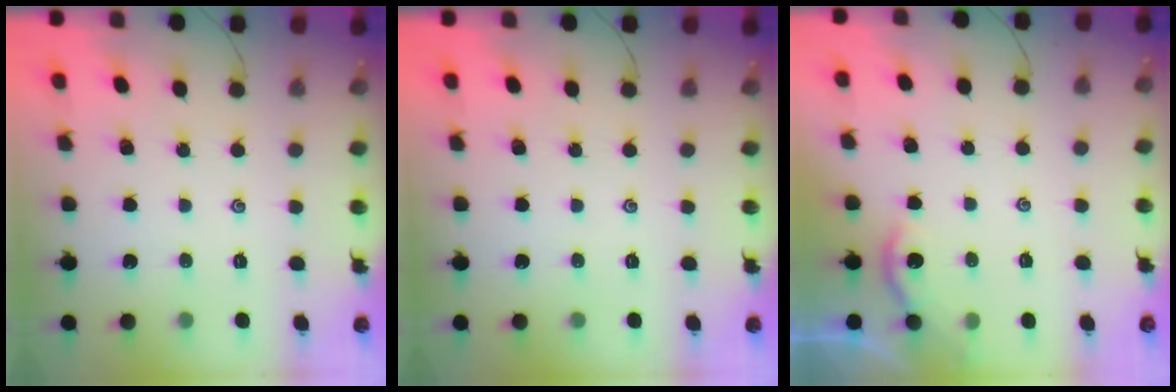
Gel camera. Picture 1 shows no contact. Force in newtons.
{"total": 0.0}
{"total": 2.8, "press": 2.8, "slide": 0.3}